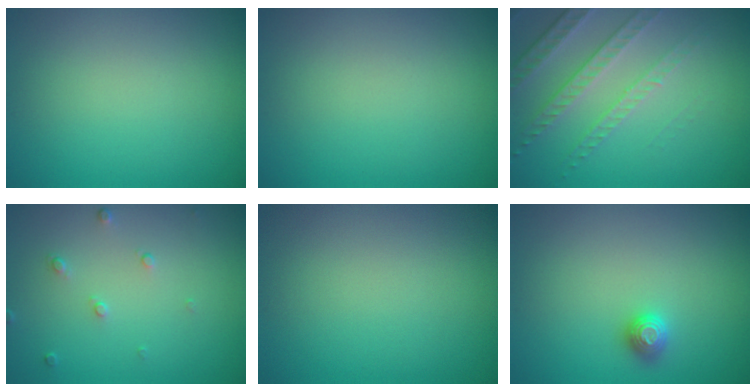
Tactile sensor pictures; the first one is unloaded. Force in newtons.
{"total": 0.0}
{"total": 4.7, "press": 3.3, "slide": 3.3}
{"total": 0.9, "press": 0.6, "slide": 0.7}
{"total": 0.0}
{"total": 1.1, "press": 1.1, "slide": 0.2}